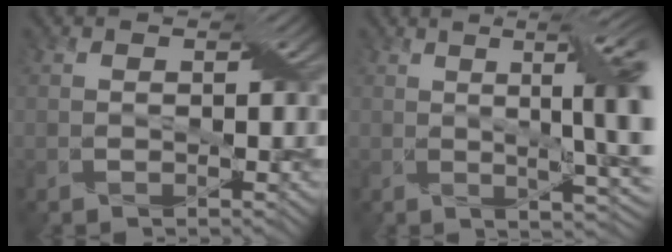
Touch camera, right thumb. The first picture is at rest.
{"total": 12.9, "force": [1.5, 3.5, 12.3], "torque": [-0.137, 0.019, 0.016]}